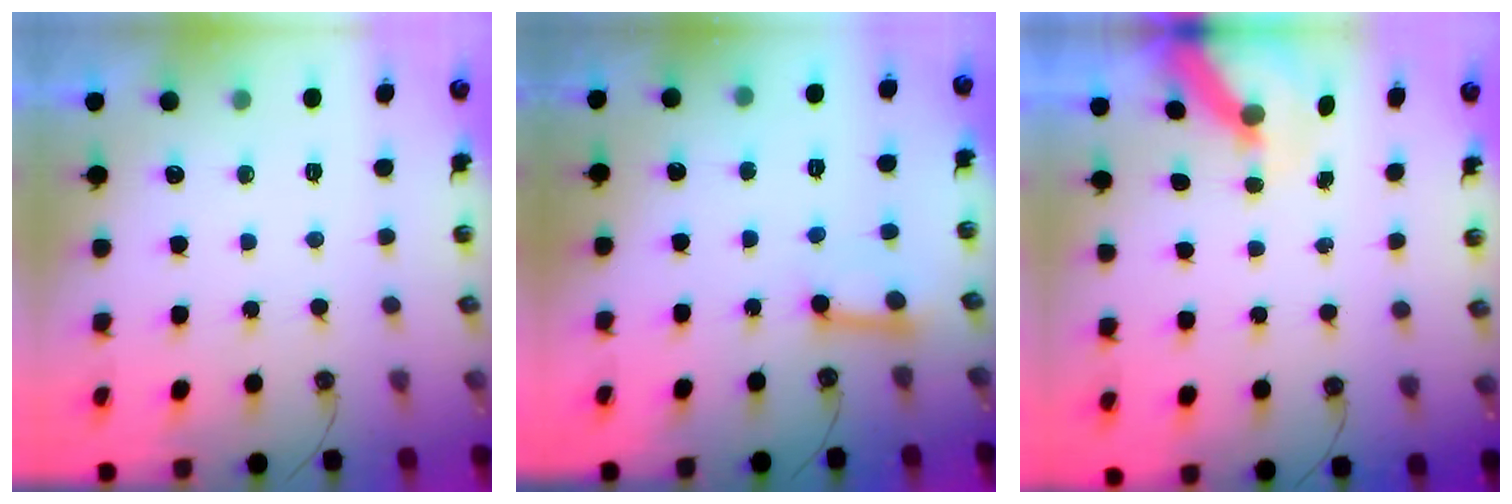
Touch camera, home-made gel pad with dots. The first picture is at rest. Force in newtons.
{"total": 7.4, "press": 7.3, "slide": 0.7}
{"total": 7.2, "press": 7.2, "slide": 0.9}